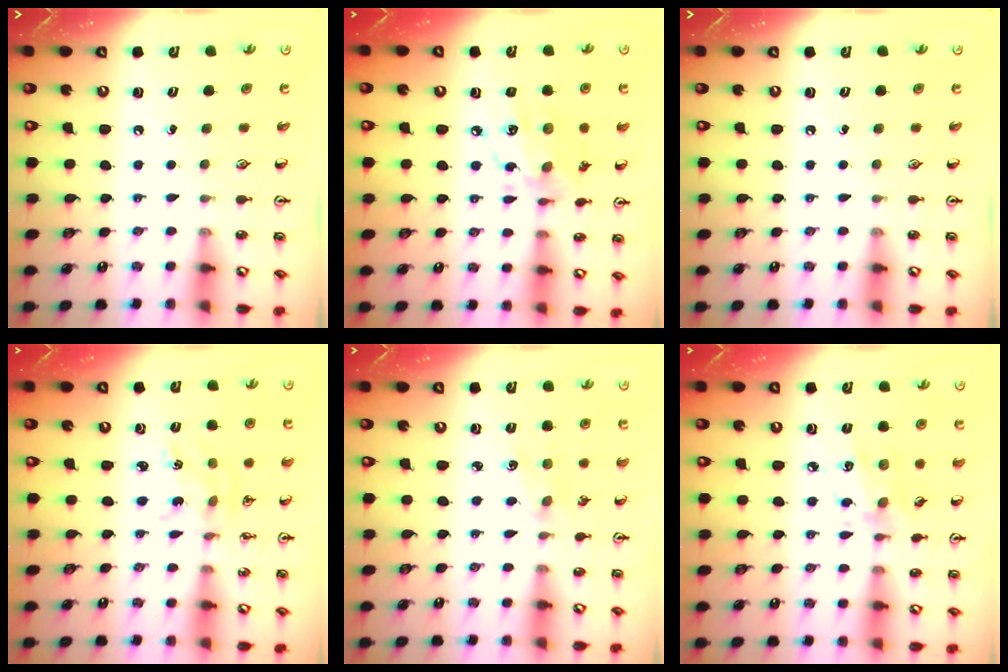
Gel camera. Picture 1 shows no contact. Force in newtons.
{"total": 11.3, "press": 11.3, "slide": 0.7}
{"total": 0.0}
{"total": 2.4, "press": 2.3, "slide": 0.3}
{"total": 1.3, "press": 1.3, "slide": 0.2}
{"total": 7.8, "press": 7.8, "slide": 0.6}